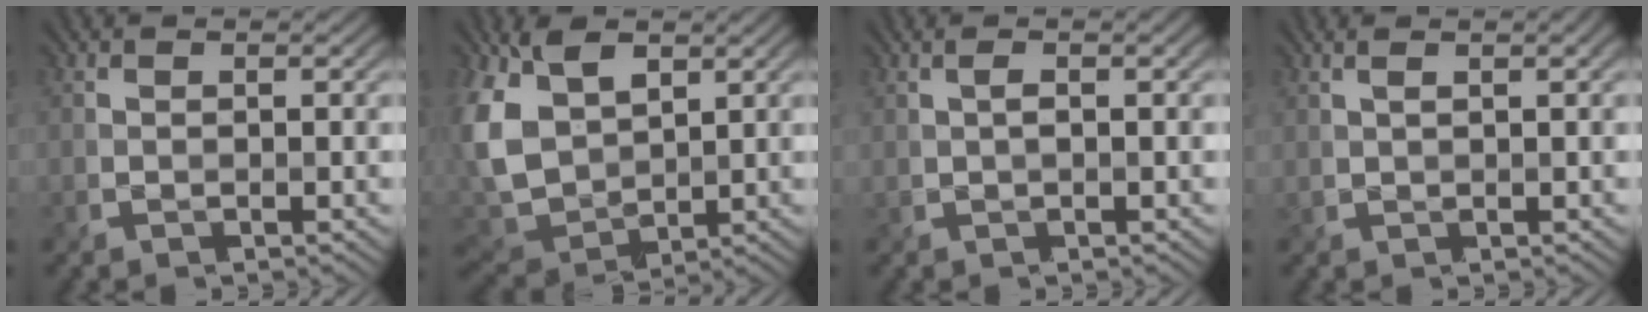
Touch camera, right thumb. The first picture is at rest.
{"total": 11.3, "force": [3.7, 7.6, 7.5], "torque": [-0.207, -0.002, 0.074]}
{"total": 1.8, "force": [0.3, 0.4, 1.8], "torque": [-0.038, 0.005, 0.003]}
{"total": 2.7, "force": [1.4, 0.5, 2.3], "torque": [-0.043, 0.005, 0.026]}